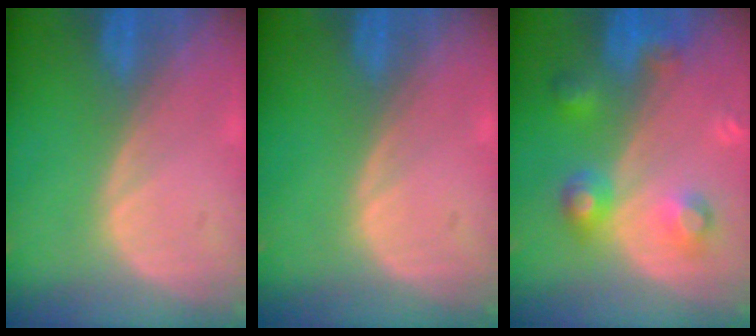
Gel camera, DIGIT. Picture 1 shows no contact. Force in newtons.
{"total": 0.0}
{"total": 6.0, "press": 6.0, "slide": 0.2}